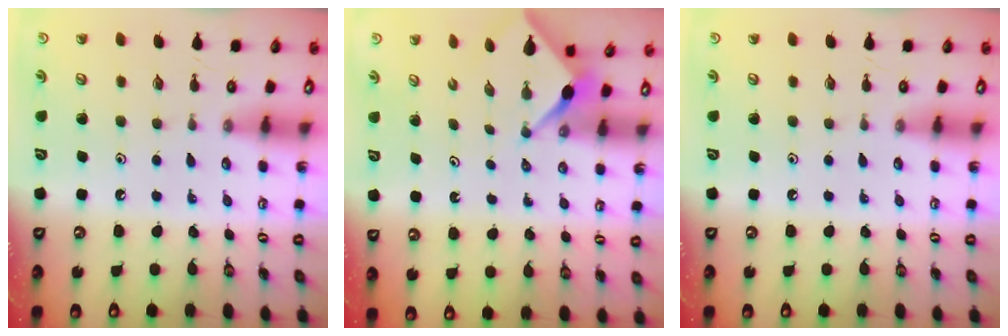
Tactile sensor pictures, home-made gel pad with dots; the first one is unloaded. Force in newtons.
{"total": 2.5, "press": 2.5, "slide": 0.3}
{"total": 0.0}